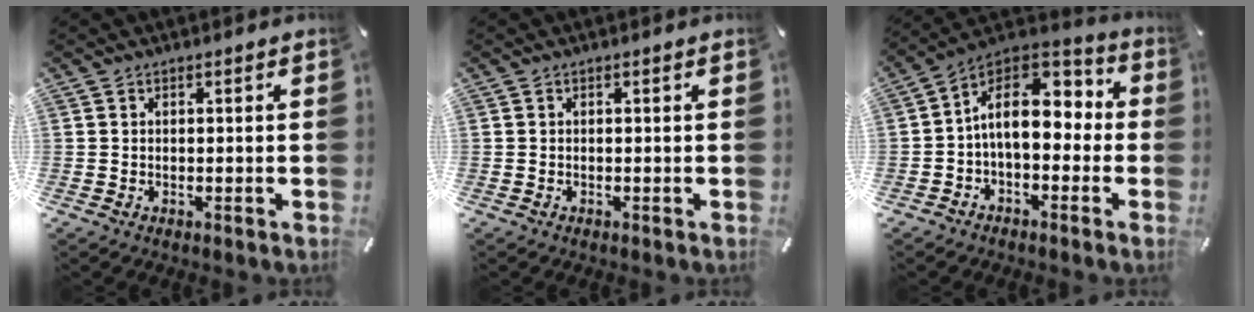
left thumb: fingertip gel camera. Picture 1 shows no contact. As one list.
[{"total": 0.0}, {"total": 13.3, "force": [1.2, 9.2, 9.5], "torque": [-0.146, -0.003, 0.018]}]